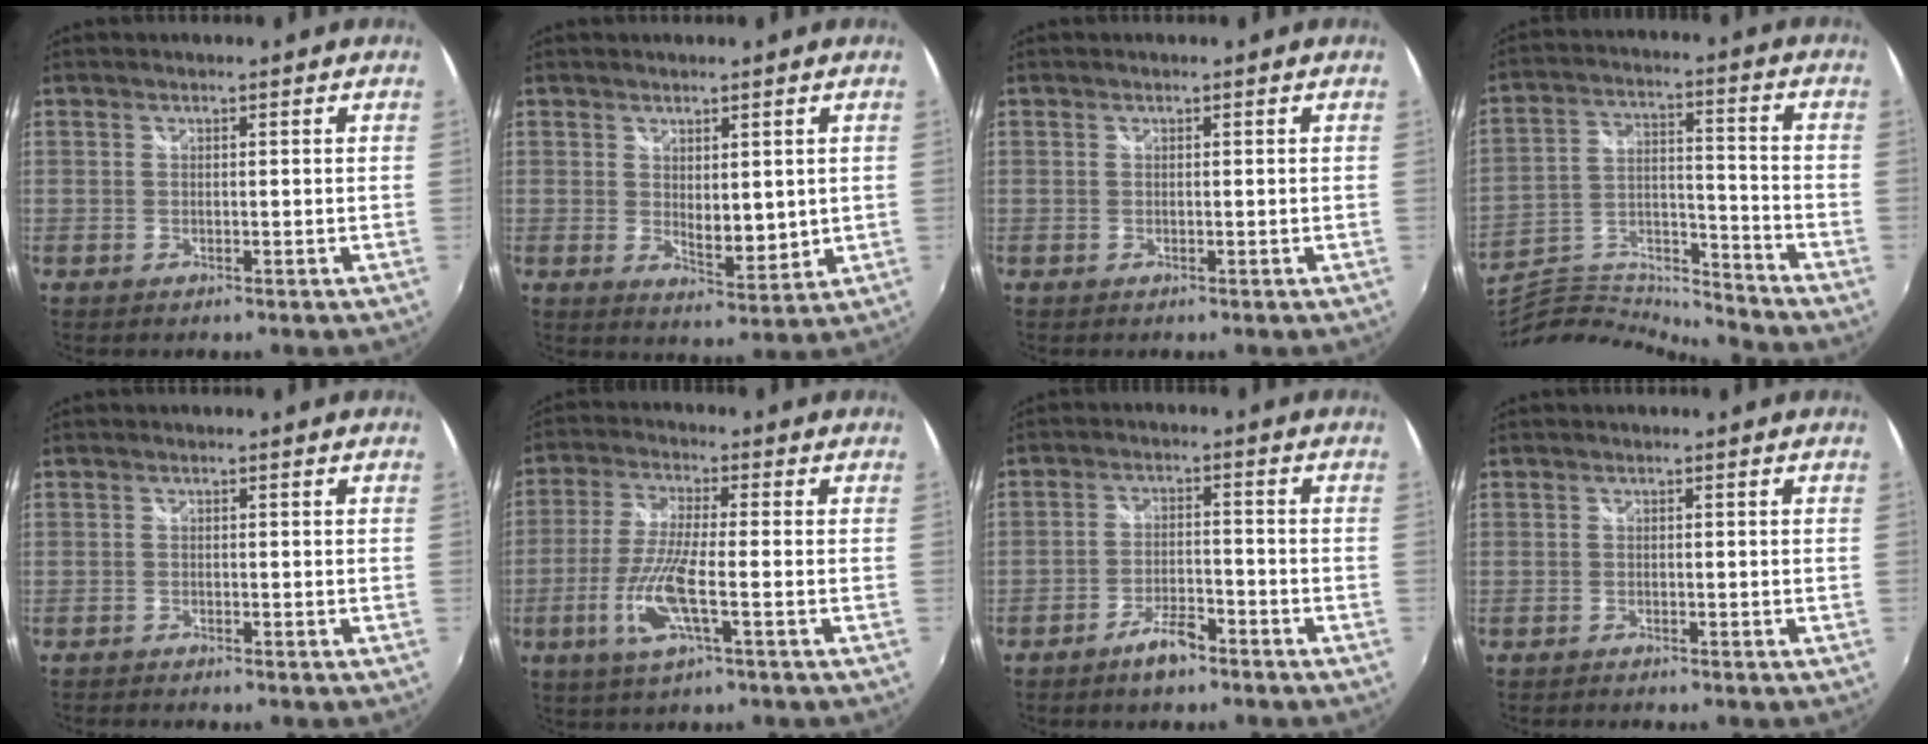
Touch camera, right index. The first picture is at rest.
{"total": 5.5, "force": [1.5, 2.7, 4.6], "torque": [-0.071, -0.014, 0.033]}
{"total": 0.0}
{"total": 12.0, "force": [-11.8, 1.1, 1.8], "torque": [-0.039, 0.022, -0.231]}
{"total": 1.8, "force": [-1.7, 0.2, 0.3], "torque": [-0.018, -0.009, -0.034]}
{"total": 9.5, "force": [-3.1, 1.5, 8.8], "torque": [-0.192, -0.010, -0.062]}
{"total": 6.1, "force": [-4.7, 1.9, 3.4], "torque": [-0.079, 0.004, -0.078]}
{"total": 1.5, "force": [-1.4, 0.2, 0.3], "torque": [-0.016, -0.007, -0.026]}